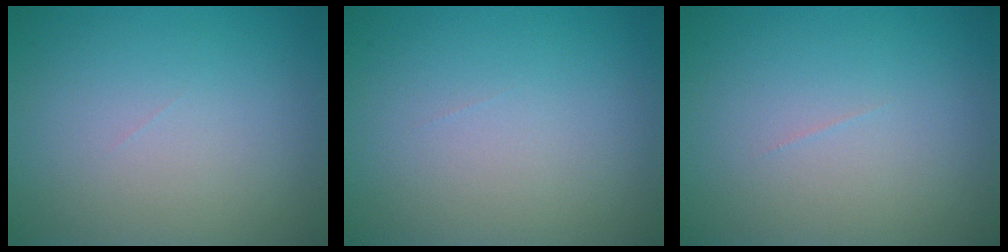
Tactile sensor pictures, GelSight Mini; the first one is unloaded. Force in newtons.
{"total": 0.0}
{"total": 0.0}